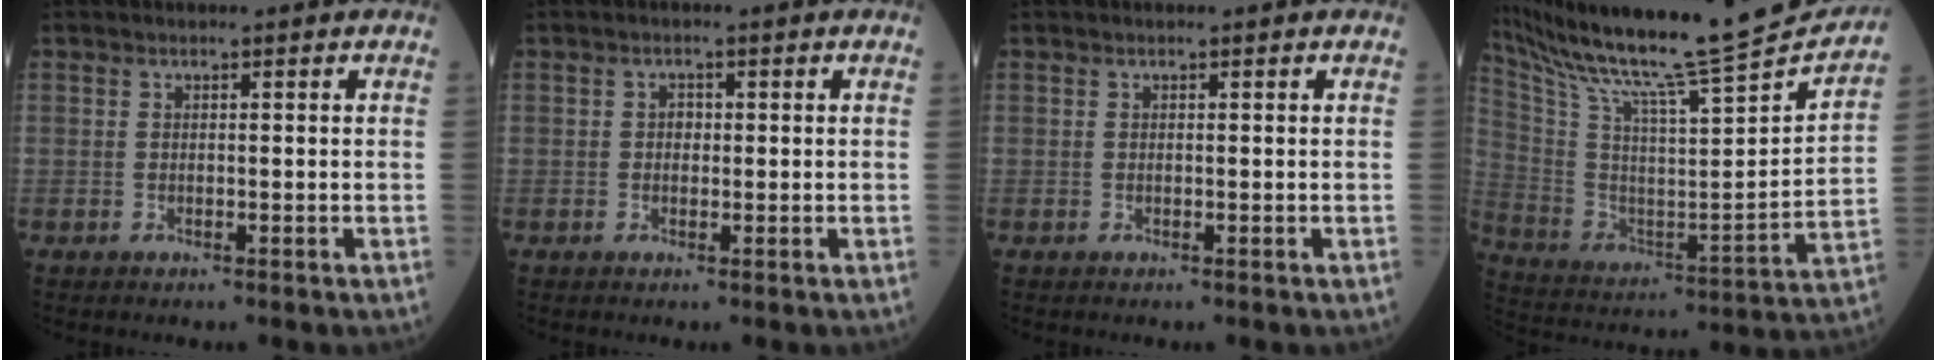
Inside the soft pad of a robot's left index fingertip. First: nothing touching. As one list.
[{"total": 1.3, "force": [0.1, 0.9, 0.8], "torque": [-0.013, 0.003, 0.000]}, {"total": 0.0}, {"total": 27.3, "force": [24.6, -0.2, 11.9], "torque": [-0.226, -0.071, 0.374]}]